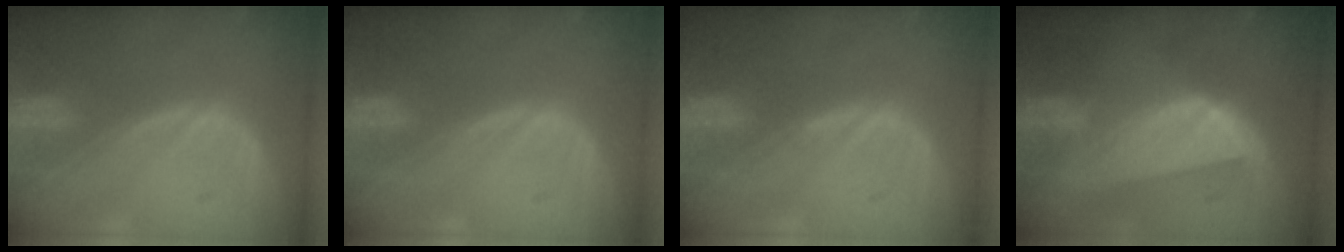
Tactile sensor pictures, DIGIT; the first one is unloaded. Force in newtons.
{"total": 0.0}
{"total": 0.5, "press": 0.5, "slide": 0.1}
{"total": 8.1, "press": 7.2, "slide": 3.8}